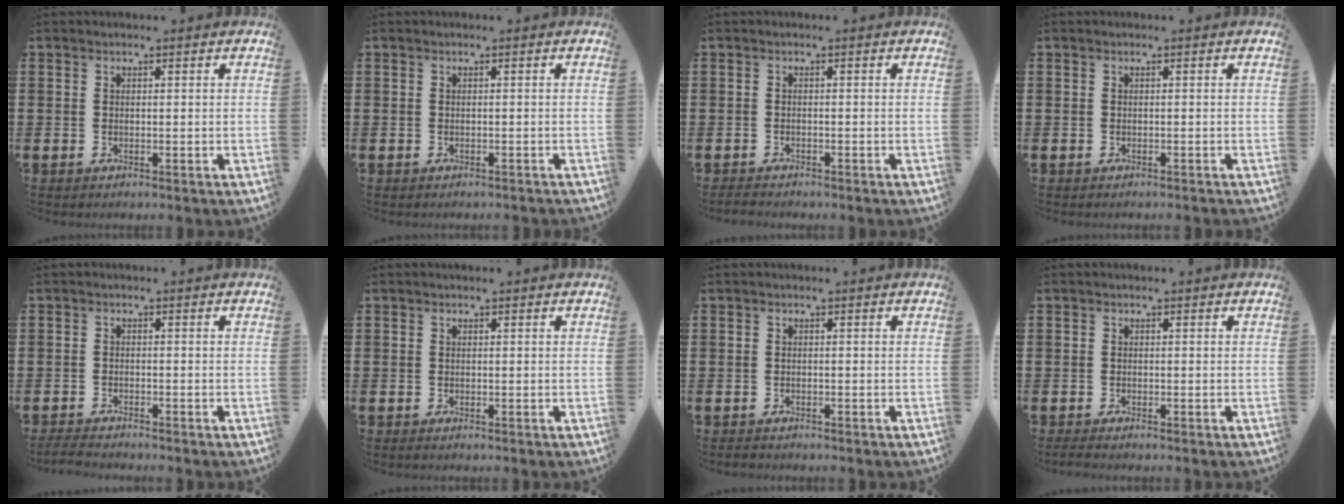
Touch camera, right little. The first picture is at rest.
{"total": 0.0}
{"total": 0.9, "force": [-0.8, 0.2, 0.2], "torque": [-0.007, 0.001, -0.018]}
{"total": 0.0}
{"total": 1.6, "force": [-1.5, 0.1, 0.4], "torque": [-0.009, 0.003, -0.030]}
{"total": 0.0}
{"total": 0.6, "force": [-0.5, 0.2, 0.1], "torque": [-0.003, 0.000, -0.012]}
{"total": 0.8, "force": [-0.6, 0.1, 0.5], "torque": [-0.009, -0.002, -0.012]}